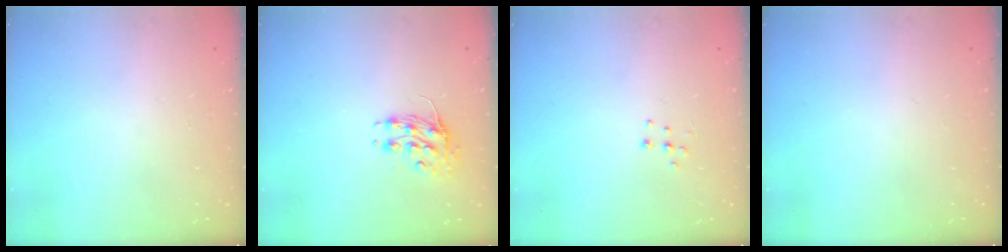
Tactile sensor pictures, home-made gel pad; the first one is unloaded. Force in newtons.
{"total": 8.4, "press": 8.3, "slide": 1.0}
{"total": 4.3, "press": 4.3, "slide": 0.4}
{"total": 0.0}